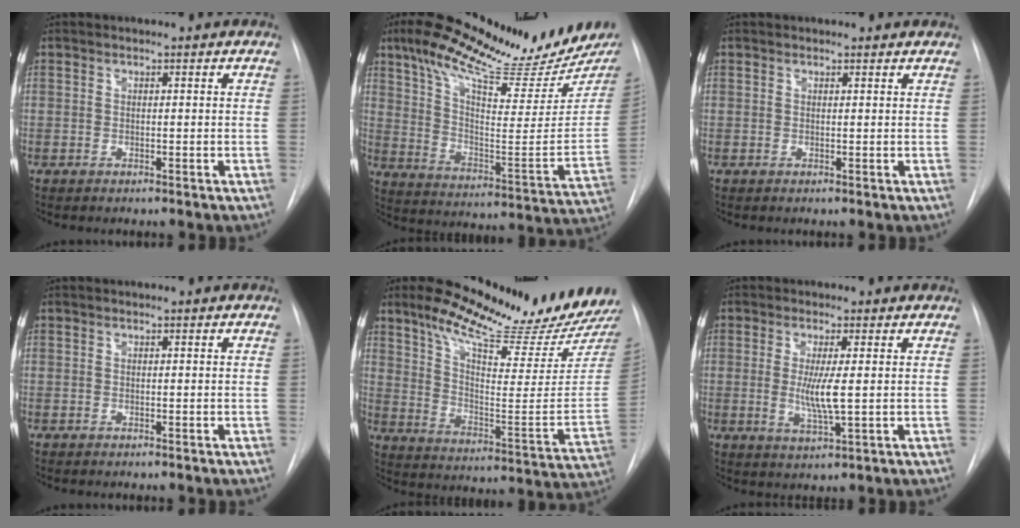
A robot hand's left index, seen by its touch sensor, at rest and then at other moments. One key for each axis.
{"total": 25.3, "fx": 20.3, "fy": 4.8, "fz": 14.3, "tx": -0.229, "ty": -0.029, "tz": 0.288}
{"total": 1.1, "fx": 1.0, "fy": 0.4, "fz": 0.0, "tx": -0.008, "ty": 0.001, "tz": 0.008}
{"total": 0.0}
{"total": 20.4, "fx": 18.0, "fy": 0.3, "fz": 9.6, "tx": -0.156, "ty": -0.080, "tz": 0.260}
{"total": 5.1, "fx": 0.0, "fy": 0.5, "fz": 5.0, "tx": -0.100, "ty": -0.014, "tz": 0.000}